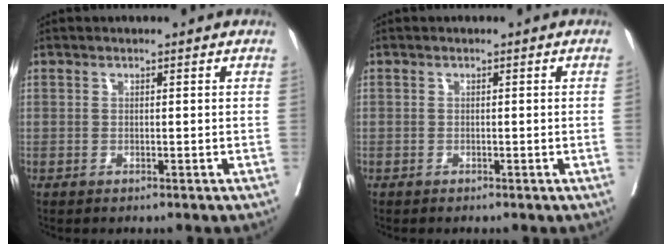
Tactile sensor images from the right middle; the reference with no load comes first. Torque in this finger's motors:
{"motor_torque": [1.01, -1.13, 0.10, -0.21]}